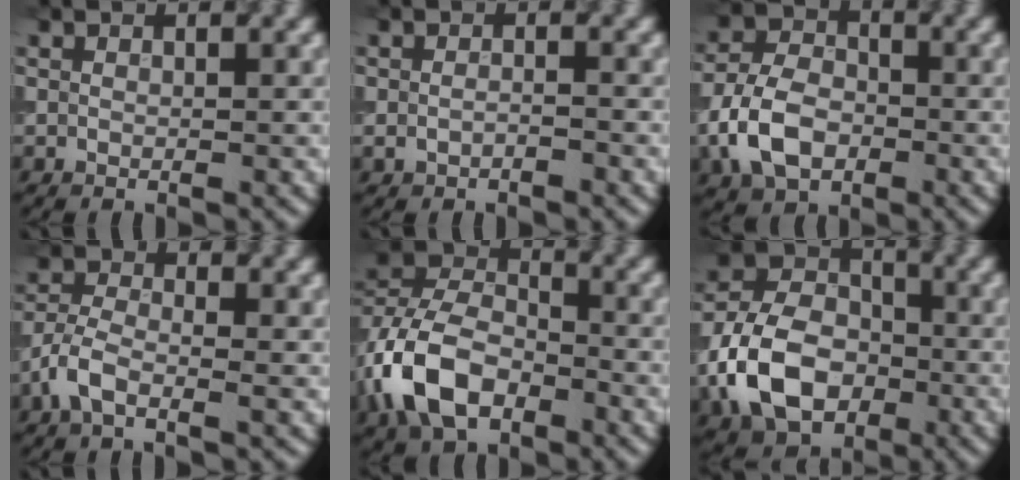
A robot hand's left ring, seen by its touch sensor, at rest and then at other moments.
{"total": 1.1, "force": [-0.6, 0.7, 0.7], "torque": [-0.015, 0.000, -0.013]}
{"total": 6.7, "force": [-2.3, 4.6, 4.3], "torque": [-0.090, 0.003, -0.050]}
{"total": 3.5, "force": [-1.6, 1.7, 2.7], "torque": [-0.061, 0.002, -0.042]}
{"total": 8.4, "force": [-3.3, 5.4, 5.5], "torque": [-0.113, 0.007, -0.072]}
{"total": 10.0, "force": [-3.1, 7.1, 6.4], "torque": [-0.134, 0.002, -0.070]}